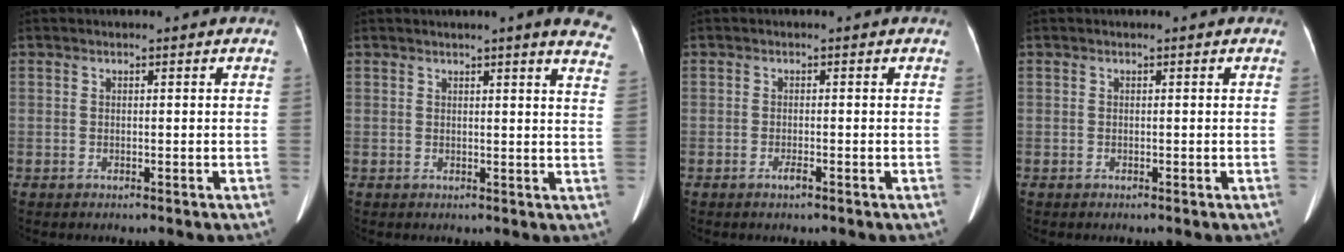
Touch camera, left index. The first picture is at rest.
{"total": 10.5, "force": [8.9, 0.3, 5.6], "torque": [-0.049, -0.029, 0.073]}
{"total": 0.6, "force": [-0.4, -0.1, 0.4], "torque": [-0.010, -0.001, -0.007]}
{"total": 0.0}